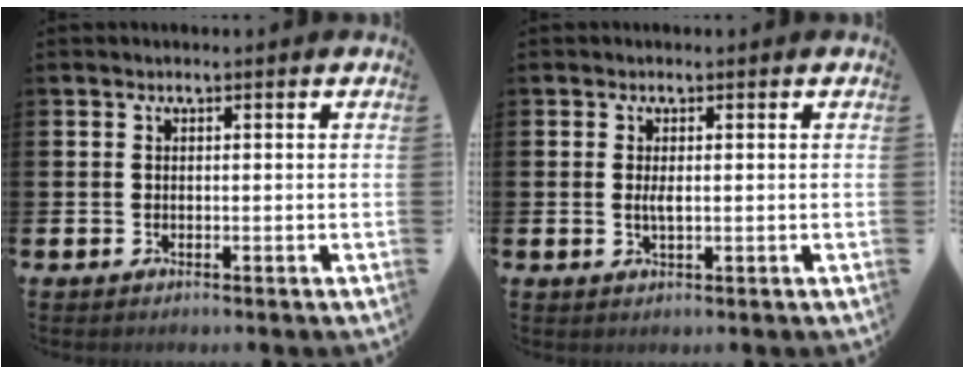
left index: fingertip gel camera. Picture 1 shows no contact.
{"total": 1.6, "force": [0.1, 0.5, 1.5], "torque": [-0.028, 0.002, 0.000]}